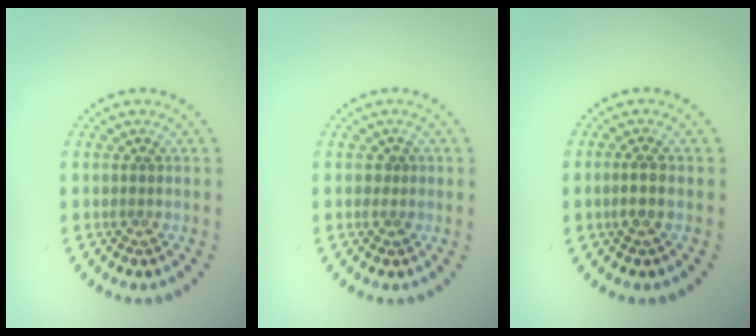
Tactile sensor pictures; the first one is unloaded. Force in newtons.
{"total": 0.7, "press": 0.7, "slide": 0.3}
{"total": 1.5, "press": 1.4, "slide": 0.7}